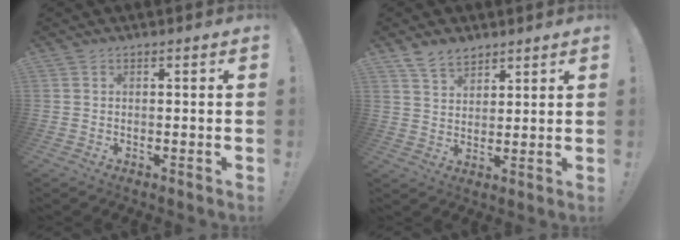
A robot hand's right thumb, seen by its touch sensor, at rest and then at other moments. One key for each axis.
{"total": 7.1, "fx": 5.5, "fy": 3.7, "fz": 2.5, "tx": -0.045, "ty": -0.029, "tz": 0.105}